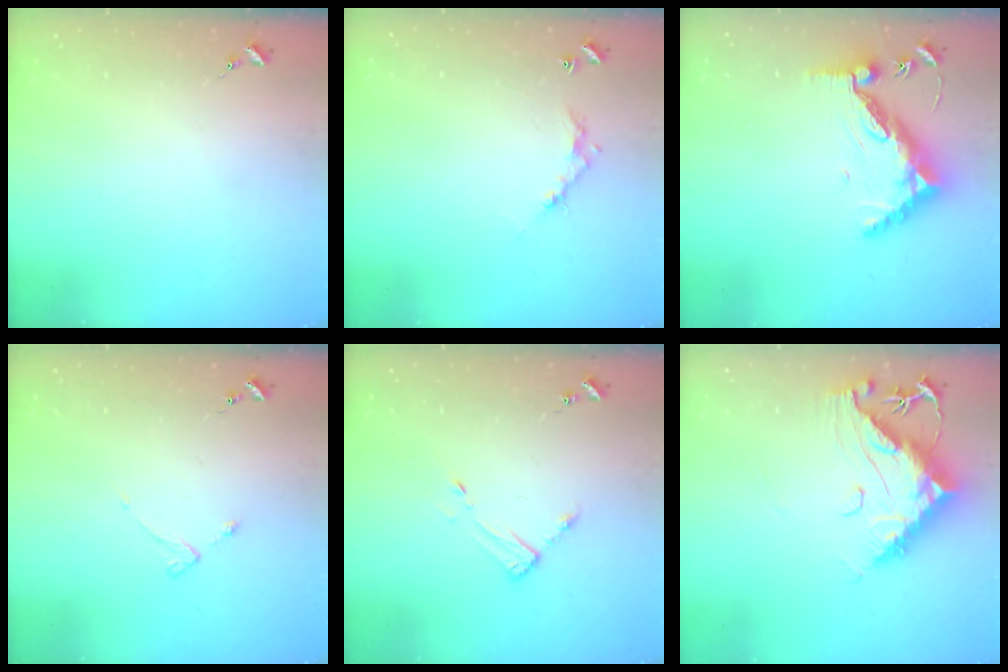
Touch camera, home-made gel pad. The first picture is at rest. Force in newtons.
{"total": 5.2, "press": 5.2, "slide": 0.3}
{"total": 13.4, "press": 13.3, "slide": 1.4}
{"total": 2.6, "press": 2.6, "slide": 0.5}
{"total": 3.5, "press": 3.5, "slide": 0.4}
{"total": 14.6, "press": 14.5, "slide": 1.5}